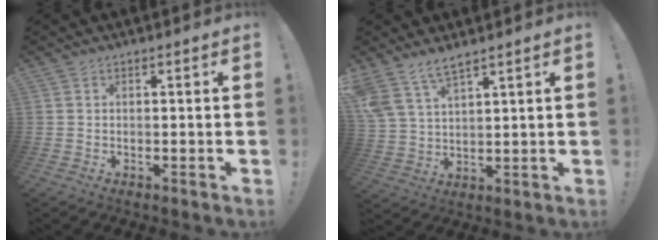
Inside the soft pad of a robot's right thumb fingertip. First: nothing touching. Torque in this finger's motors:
{"motor_torque": [1.08, 1.23, 0.51, 0.39, 0.47]}